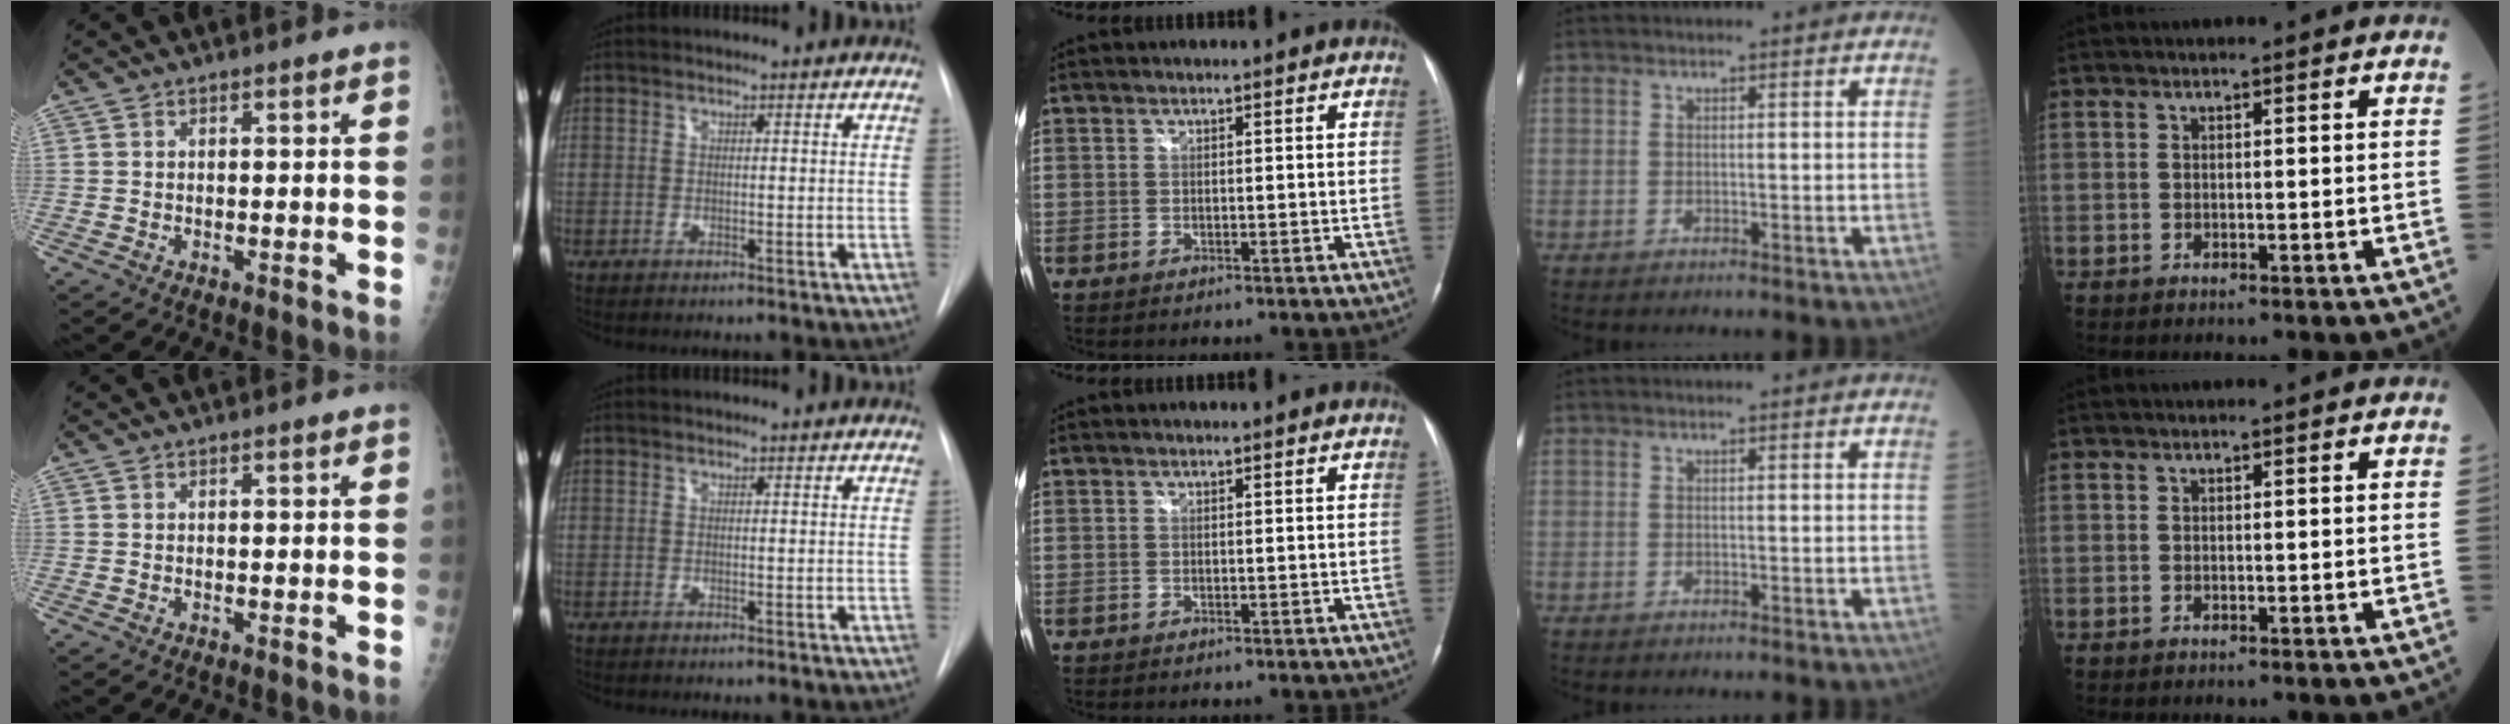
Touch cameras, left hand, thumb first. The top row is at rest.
{}